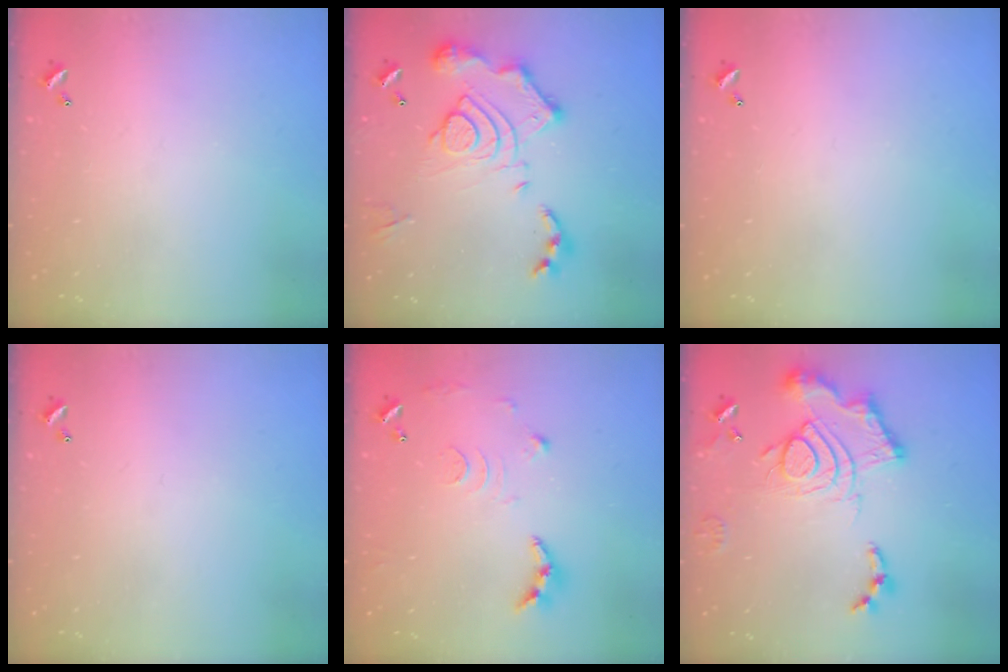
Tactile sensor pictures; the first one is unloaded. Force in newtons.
{"total": 17.0, "press": 17.0, "slide": 1.6}
{"total": 0.0}
{"total": 0.0}
{"total": 11.1, "press": 11.0, "slide": 1.0}
{"total": 18.1, "press": 18.0, "slide": 1.5}